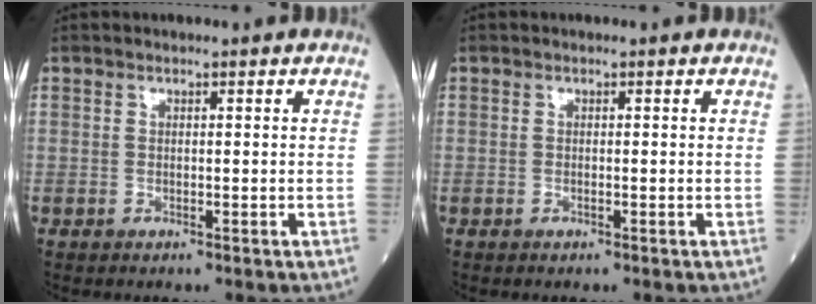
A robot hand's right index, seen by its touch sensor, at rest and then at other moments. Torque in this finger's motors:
{"motor_torque": [-0.08, 0.02, -0.04, -0.01]}